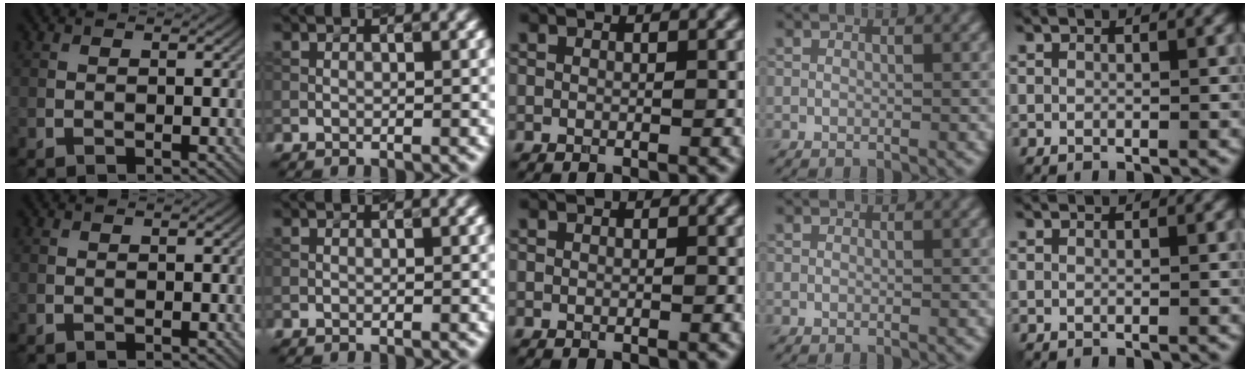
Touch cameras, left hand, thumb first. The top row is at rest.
{"little": {"total": 0.6, "force": [0.6, 0.1, 0.1], "torque": [-0.004, -0.002, 0.007]}}